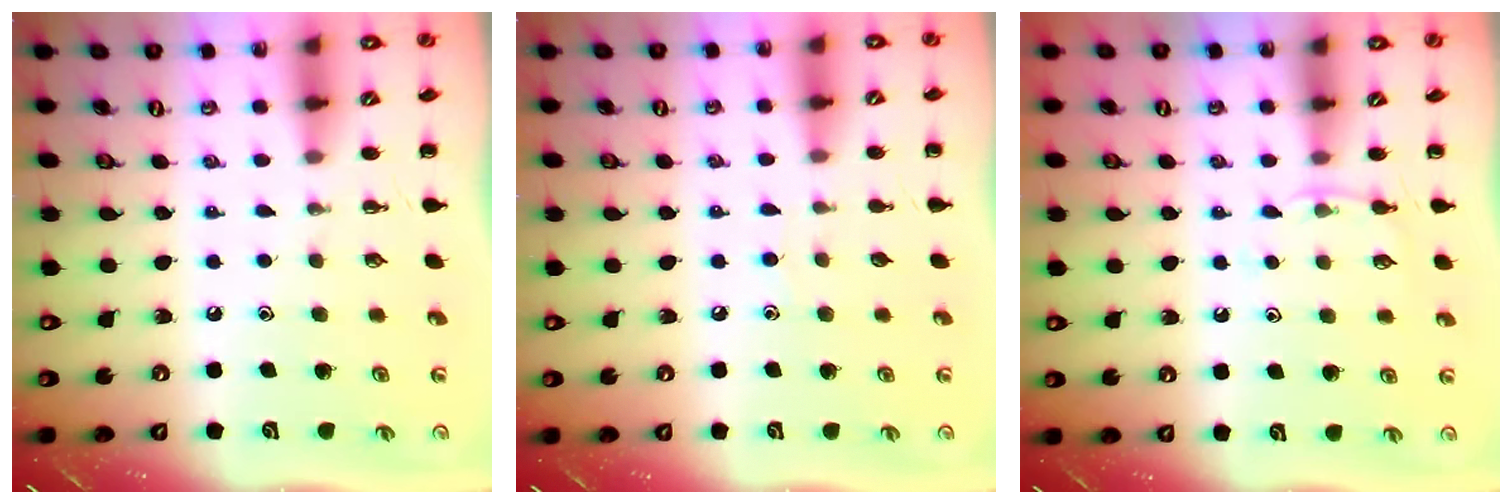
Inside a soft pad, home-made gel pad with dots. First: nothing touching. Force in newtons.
{"total": 2.5, "press": 2.3, "slide": 1.0}
{"total": 4.9, "press": 4.6, "slide": 1.5}